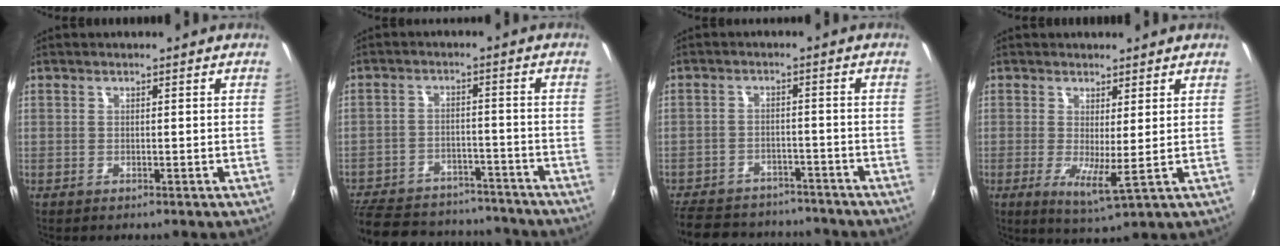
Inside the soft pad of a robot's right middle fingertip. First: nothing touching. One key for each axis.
{"total": 23.6, "fx": -19.3, "fy": 10.1, "fz": 9.1, "tx": -0.221, "ty": 0.011, "tz": -0.258}
{"total": 17.1, "fx": -14.3, "fy": 7.3, "fz": 5.7, "tx": -0.145, "ty": 0.017, "tz": -0.199}
{"total": 5.0, "fx": 0.3, "fy": 0.5, "fz": 4.9, "tx": -0.090, "ty": -0.019, "tz": 0.004}